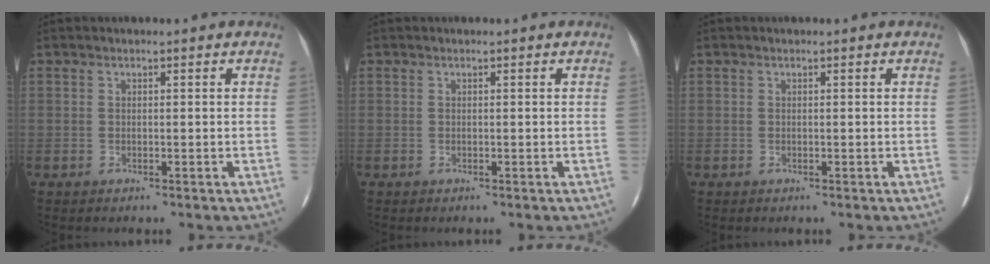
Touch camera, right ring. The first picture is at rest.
{"total": 0.0}
{"total": 0.0}